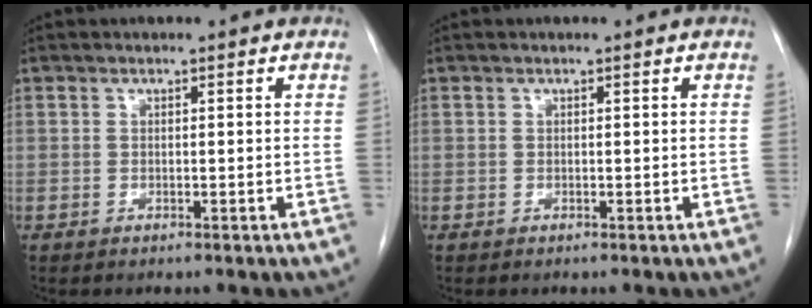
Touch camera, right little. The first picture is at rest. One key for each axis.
{"total": 0.0}